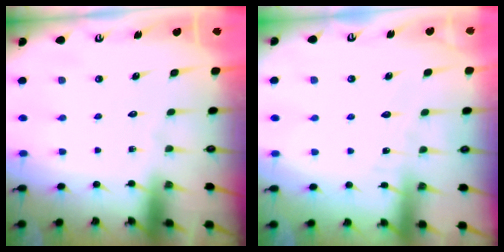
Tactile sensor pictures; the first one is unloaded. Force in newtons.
{"total": 5.1, "press": 5.0, "slide": 0.4}